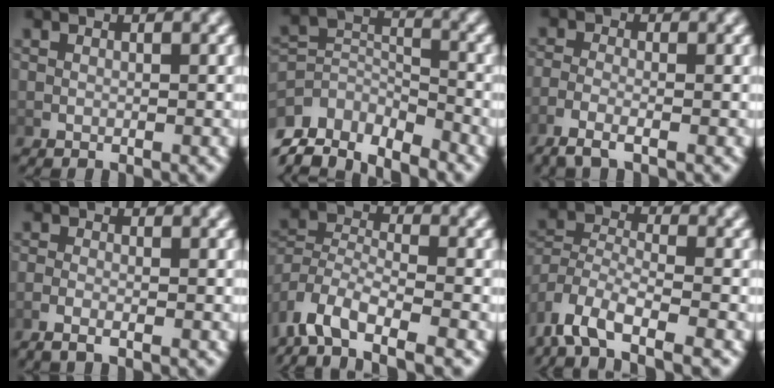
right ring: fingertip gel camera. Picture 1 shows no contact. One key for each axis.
{"total": 10.8, "fx": -5.6, "fy": 7.5, "fz": 5.4, "tx": -0.104, "ty": -0.061, "tz": -0.078}
{"total": 2.7, "fx": -1.7, "fy": 0.9, "fz": 1.9, "tx": -0.055, "ty": -0.012, "tz": -0.026}
{"total": 1.6, "fx": -1.2, "fy": 0.3, "fz": 1.0, "tx": -0.031, "ty": -0.007, "tz": -0.020}
{"total": 7.8, "fx": -4.7, "fy": 4.9, "fz": 3.8, "tx": -0.096, "ty": -0.036, "tz": -0.072}
{"total": 6.3, "fx": -3.8, "fy": 3.8, "fz": 3.3, "tx": -0.084, "ty": -0.033, "tz": -0.056}